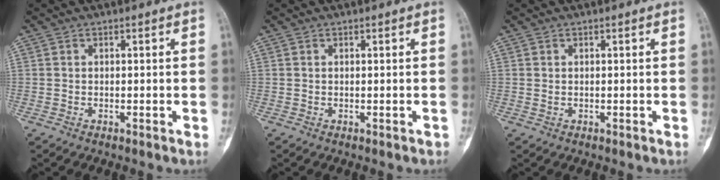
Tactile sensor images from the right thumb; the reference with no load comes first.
{"total": 0.0}
{"total": 0.0}